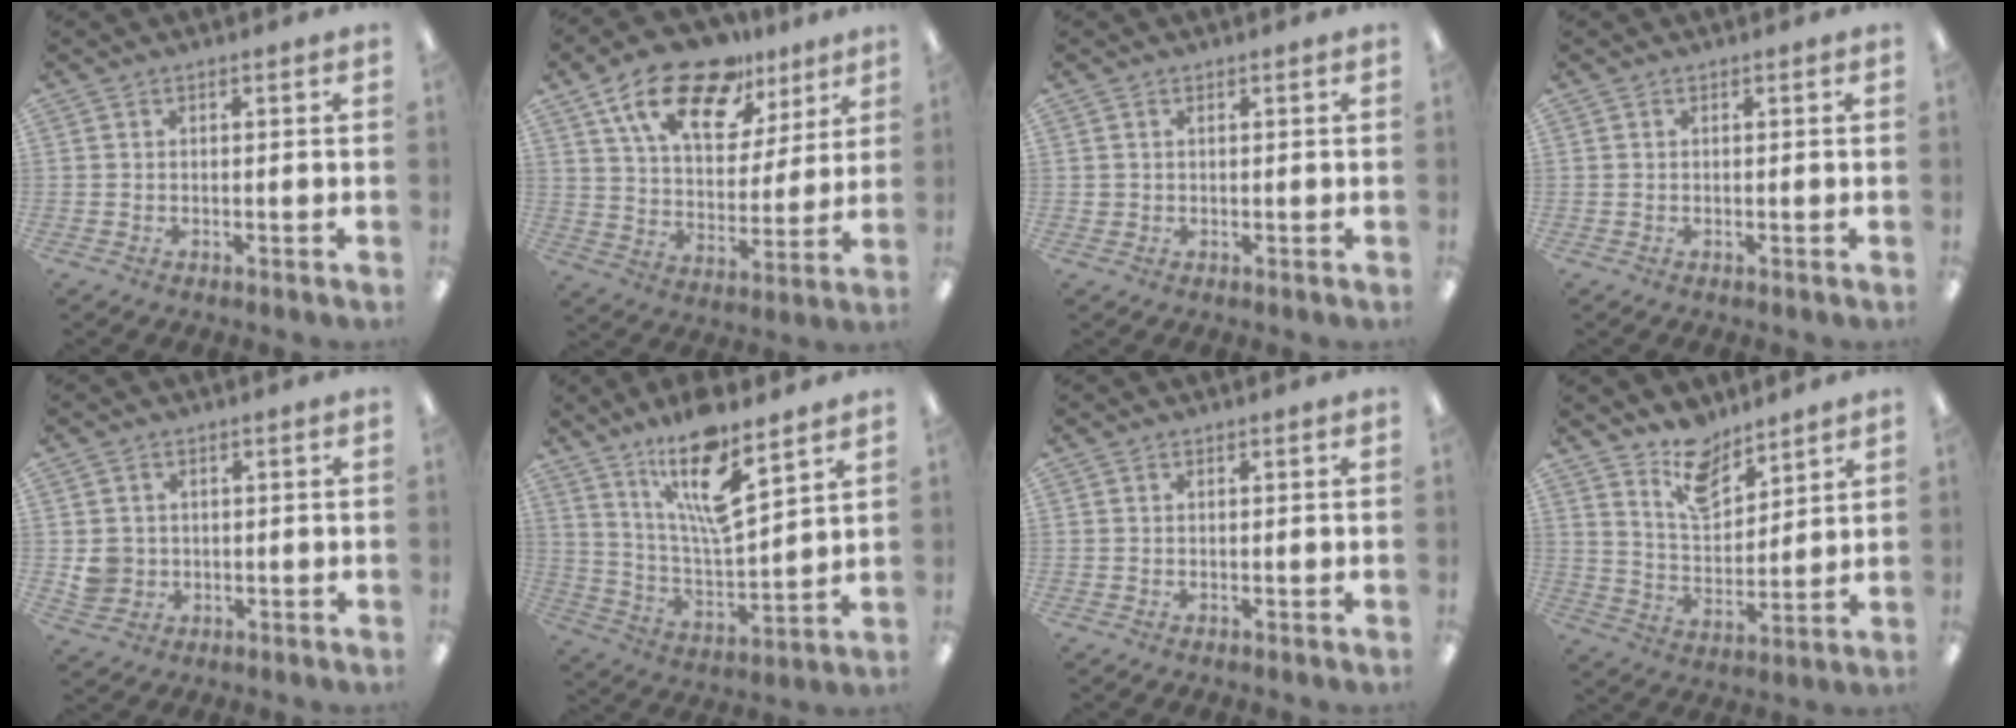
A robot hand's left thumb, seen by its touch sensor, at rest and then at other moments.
{"total": 19.4, "force": [12.4, 9.9, 11.1], "torque": [-0.186, -0.062, 0.217]}
{"total": 0.9, "force": [0.4, 0.9, 0.1], "torque": [-0.003, 0.003, 0.007]}
{"total": 0.0}
{"total": 4.4, "force": [0.4, 4.3, 0.9], "torque": [-0.009, 0.004, 0.009]}
{"total": 16.6, "force": [11.4, 4.2, 11.3], "torque": [-0.211, -0.065, 0.187]}
{"total": 0.0}
{"total": 10.5, "force": [8.4, 4.8, 4.0], "torque": [-0.068, -0.051, 0.154]}